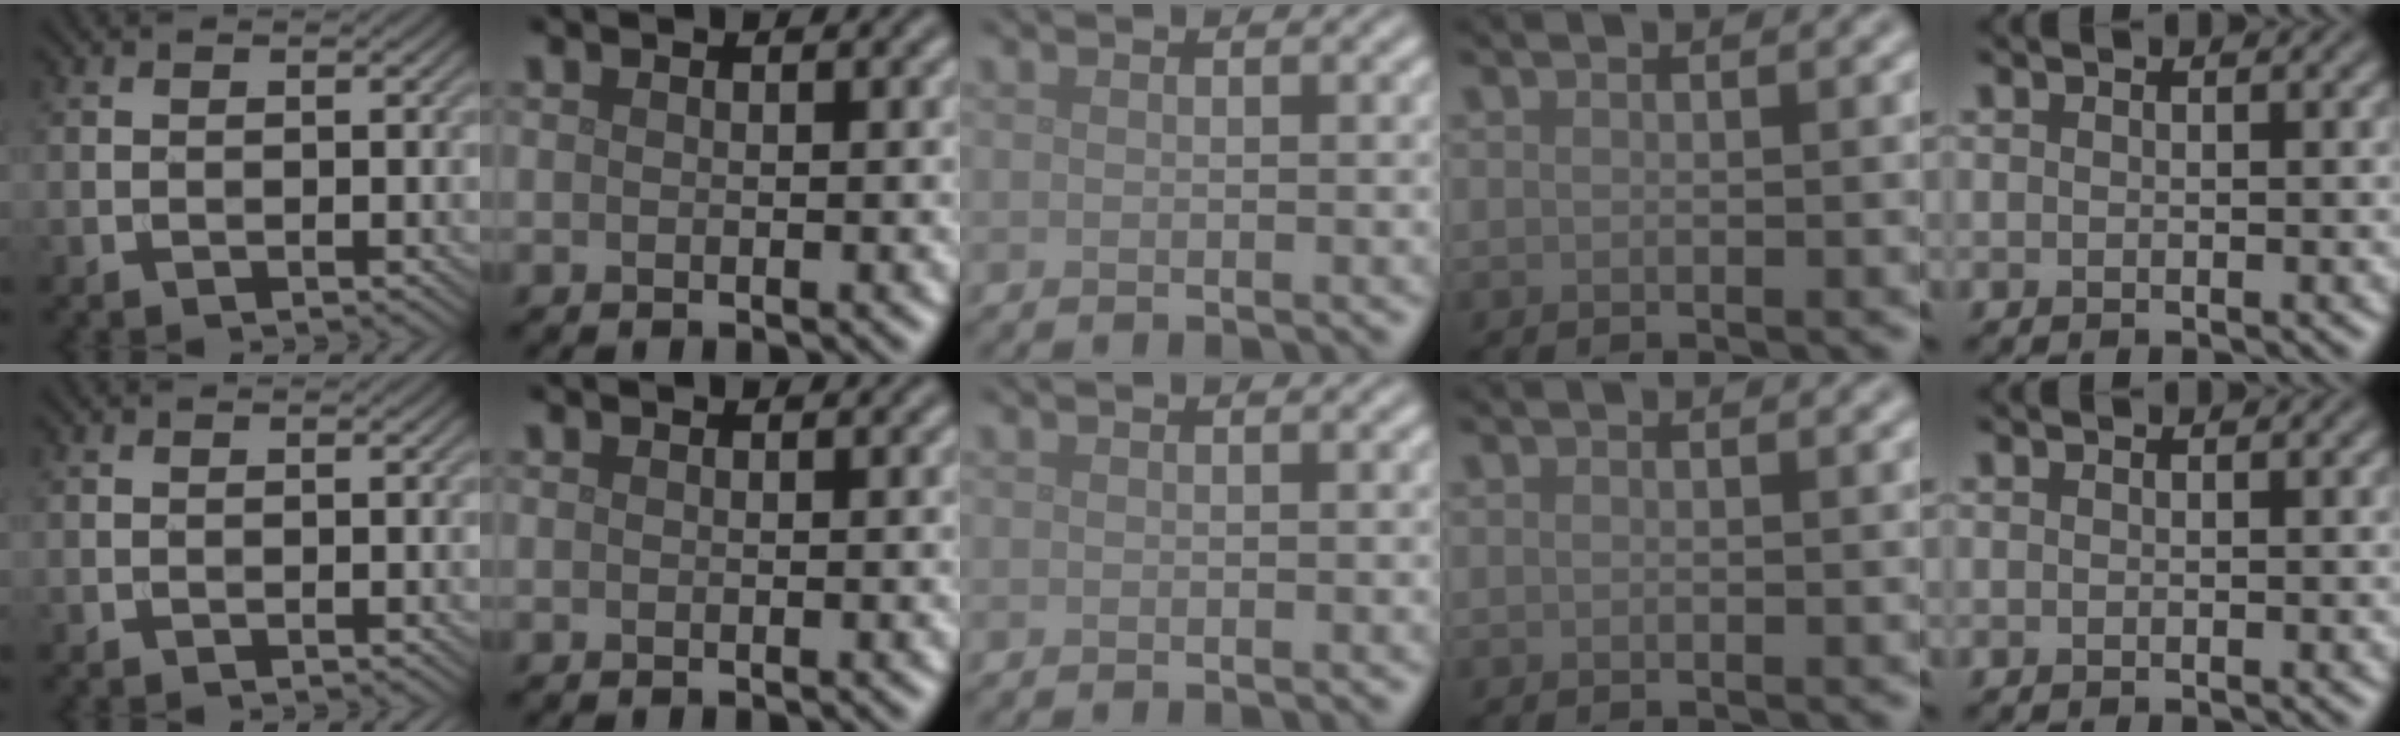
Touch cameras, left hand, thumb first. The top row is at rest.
{}